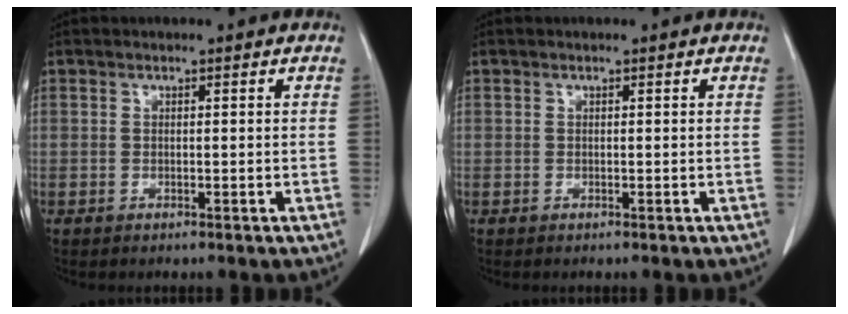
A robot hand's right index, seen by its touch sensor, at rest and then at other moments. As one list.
[{"total": 0.0}]